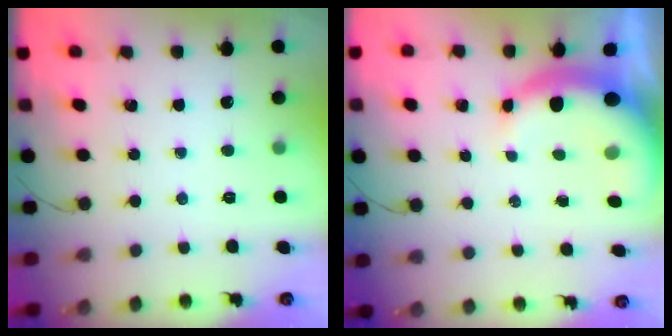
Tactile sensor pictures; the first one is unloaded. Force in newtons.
{"total": 8.3, "press": 8.1, "slide": 1.5}